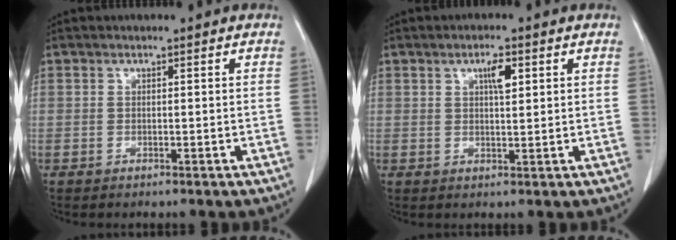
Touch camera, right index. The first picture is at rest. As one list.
[{"total": 3.2, "force": [1.3, 0.8, 2.8], "torque": [-0.048, 0.000, 0.021]}]